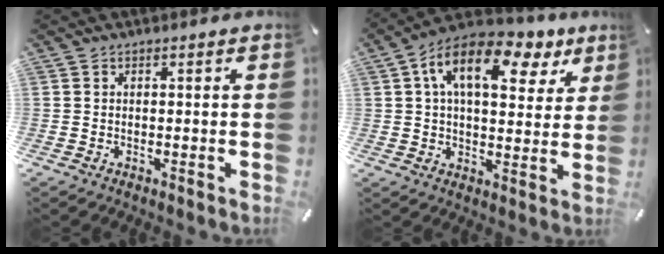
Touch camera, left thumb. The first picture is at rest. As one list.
[{"total": 15.5, "force": [7.0, 8.1, 11.3], "torque": [-0.180, -0.018, 0.115]}]